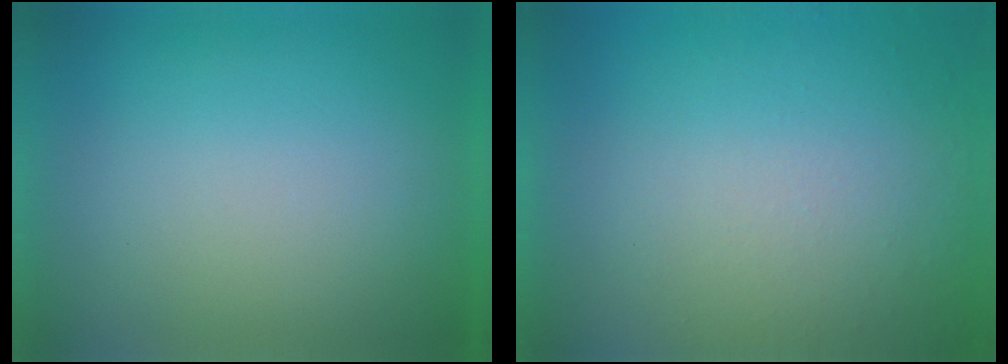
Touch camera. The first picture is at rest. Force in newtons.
{"total": 8.7}